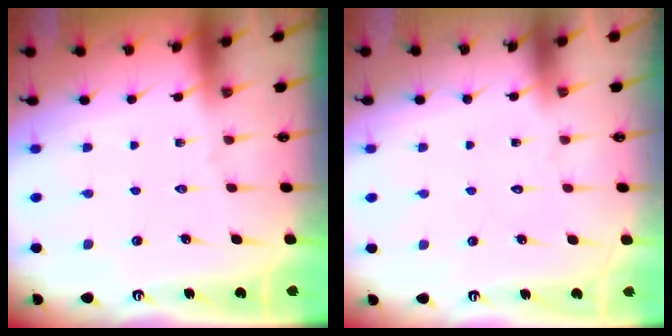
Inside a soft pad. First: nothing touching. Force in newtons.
{"total": 1.6, "press": 1.6, "slide": 0.1}